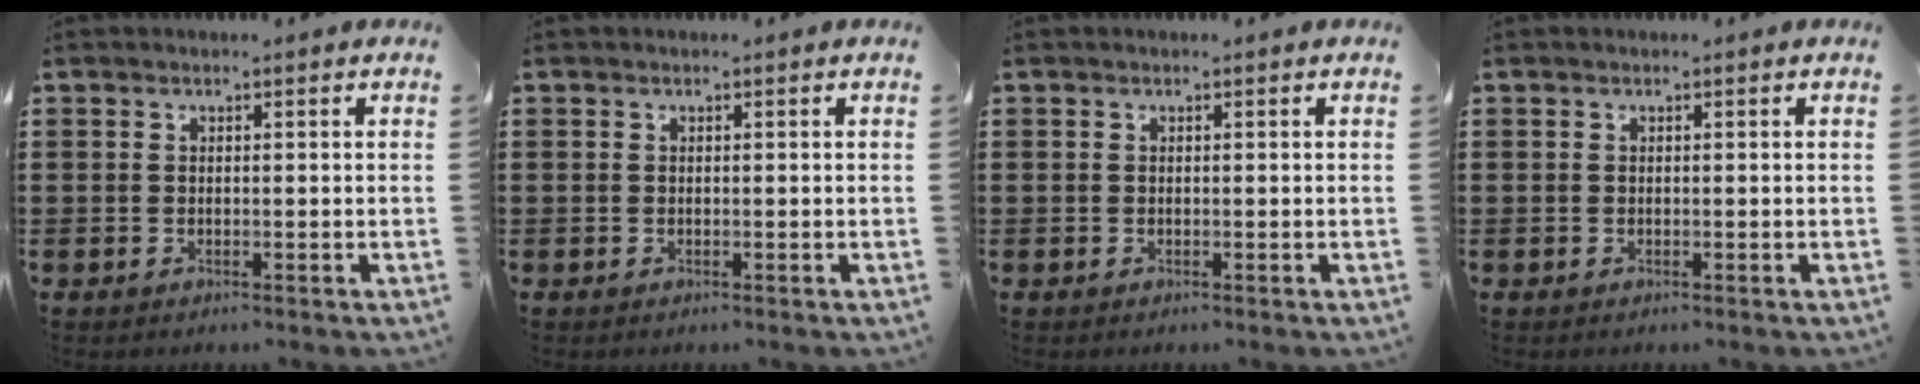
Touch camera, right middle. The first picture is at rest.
{"total": 0.0}
{"total": 0.0}
{"total": 0.0}